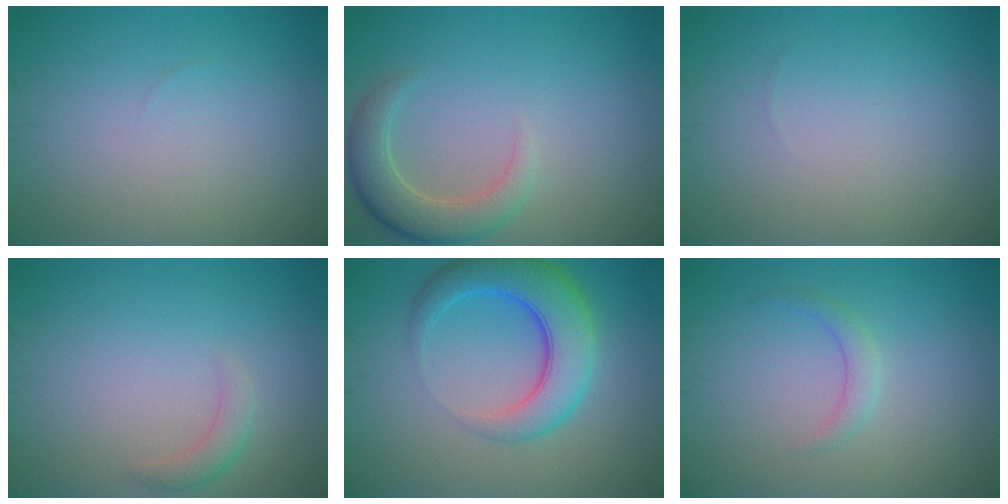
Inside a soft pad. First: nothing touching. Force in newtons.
{"total": 3.9, "press": 3.9, "slide": 0.5}
{"total": 0.0}
{"total": 1.5, "press": 1.5, "slide": 0.1}
{"total": 6.7, "press": 6.7, "slide": 0.3}
{"total": 1.4, "press": 1.4, "slide": 0.1}